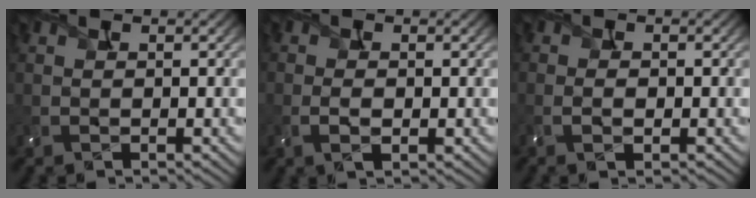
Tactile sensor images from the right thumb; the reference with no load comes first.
{"total": 2.1, "force": [-0.6, 0.9, 1.8], "torque": [-0.039, -0.003, -0.010]}
{"total": 1.8, "force": [-0.7, 0.6, 1.6], "torque": [-0.031, -0.002, -0.011]}